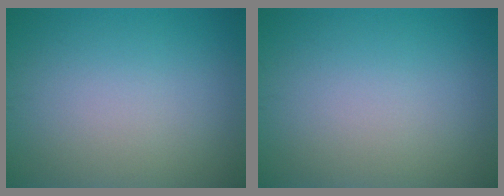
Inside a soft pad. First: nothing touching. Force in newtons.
{"total": 0.0}